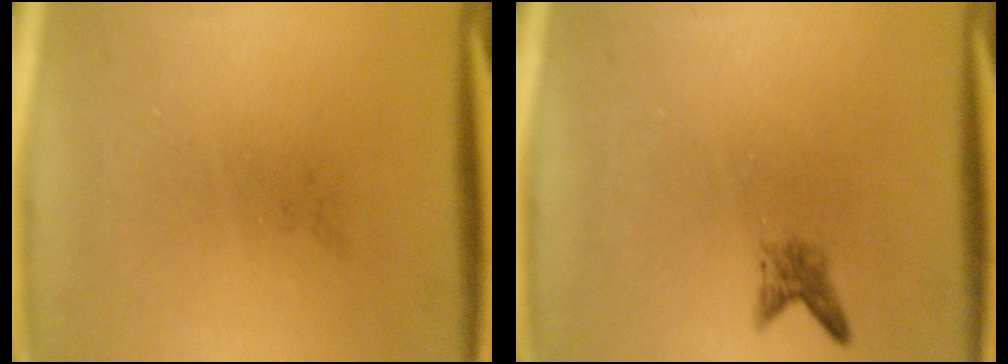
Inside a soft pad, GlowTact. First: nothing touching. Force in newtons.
{"total": 1.6}